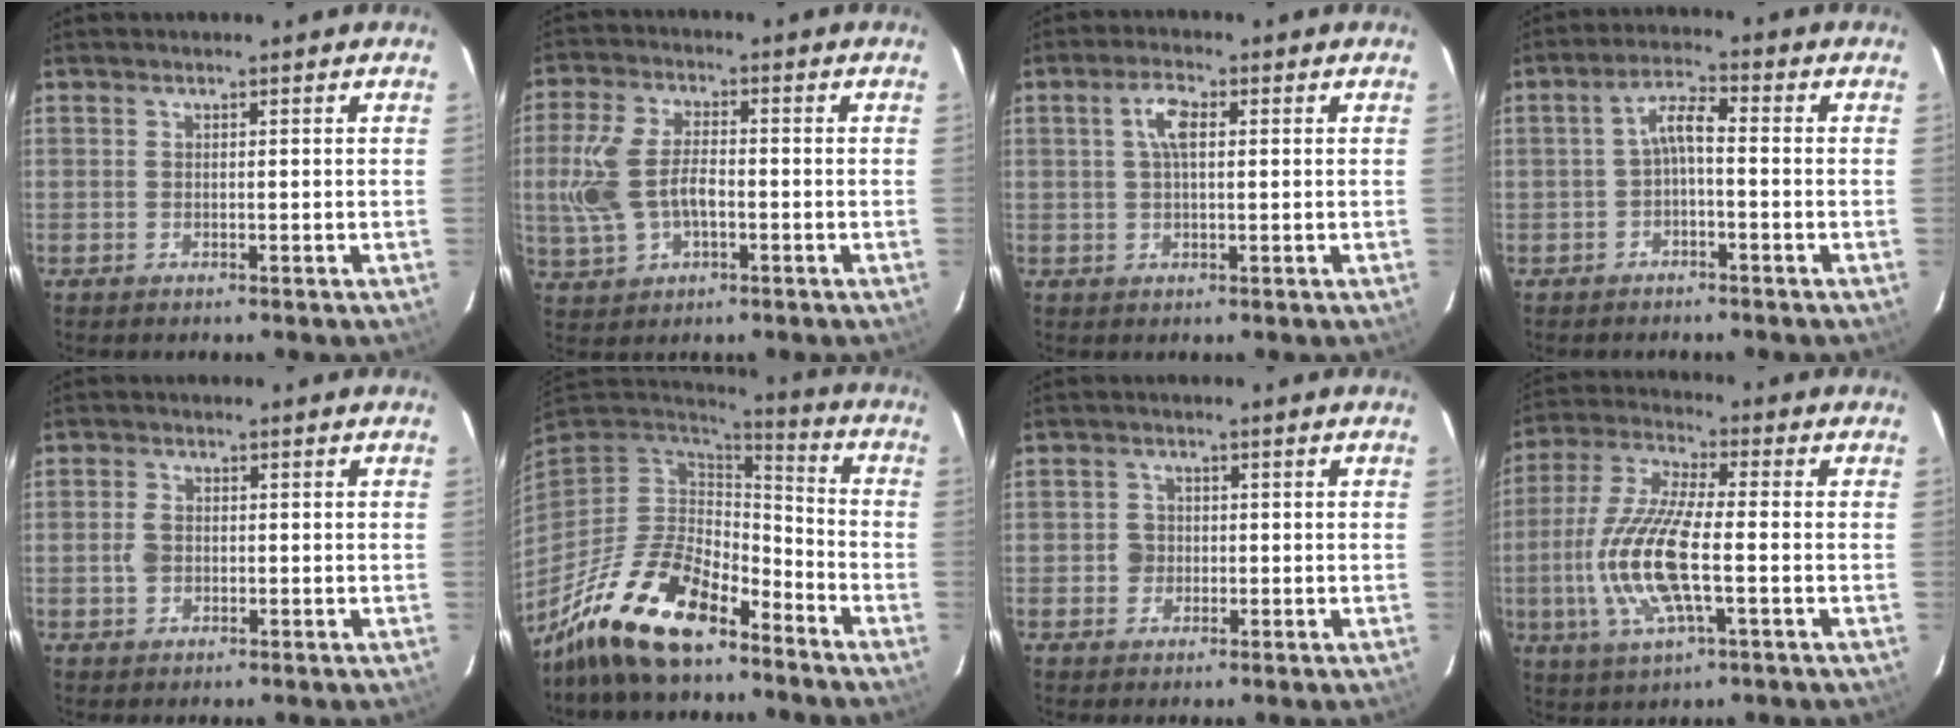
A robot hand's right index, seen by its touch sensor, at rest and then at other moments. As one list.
[{"total": 11.0, "force": [-1.3, 6.3, 8.9], "torque": [-0.194, 0.006, -0.018]}, {"total": 4.3, "force": [1.0, 1.7, 3.8], "torque": [-0.074, 0.012, 0.020]}, {"total": 4.0, "force": [-1.2, 1.1, 3.7], "torque": [-0.077, 0.015, -0.023]}, {"total": 2.7, "force": [-0.3, 2.1, 1.7], "torque": [-0.037, 0.005, -0.005]}, {"total": 17.9, "force": [-12.4, 7.0, 10.9], "torque": [-0.228, -0.018, -0.225]}, {"total": 2.7, "force": [-0.4, 2.6, 0.5], "torque": [-0.009, 0.006, -0.008]}, {"total": 15.1, "force": [-2.9, 4.1, 14.2], "torque": [-0.302, -0.005, -0.059]}]